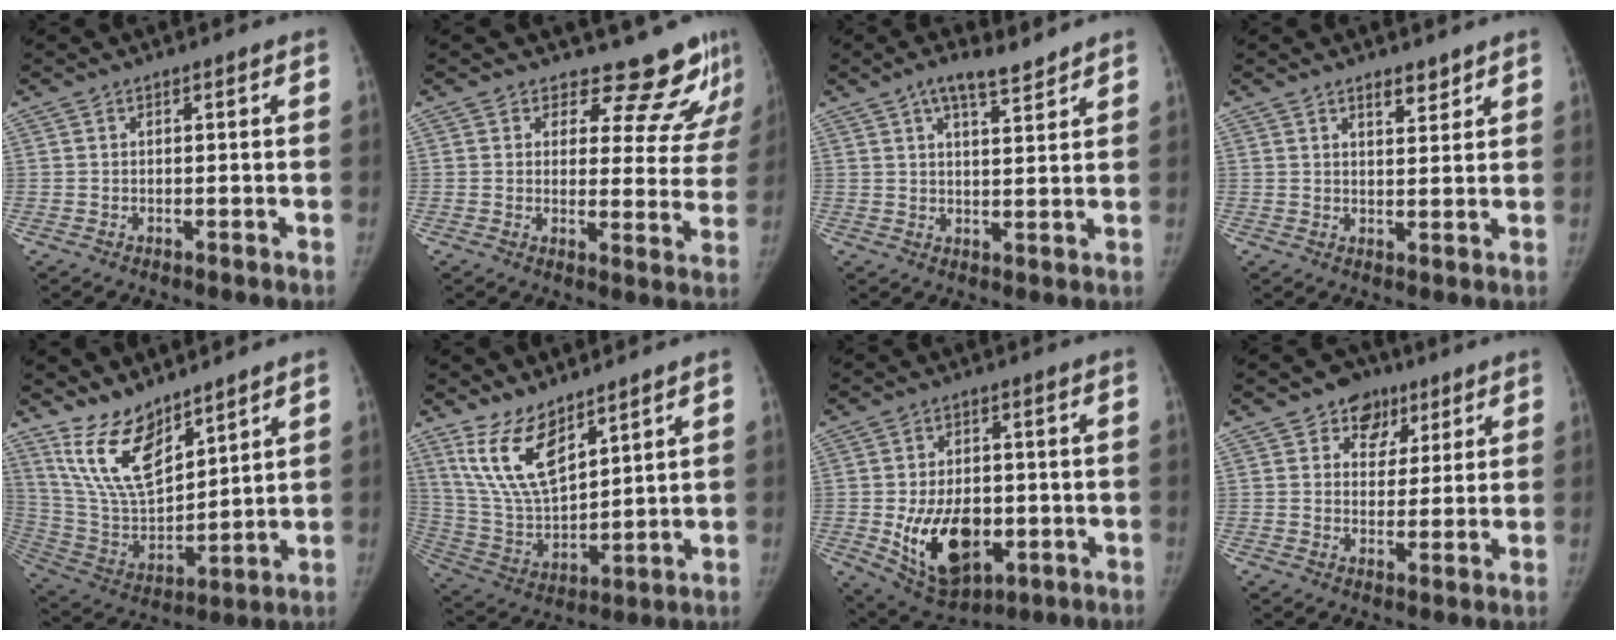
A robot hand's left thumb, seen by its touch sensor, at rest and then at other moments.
{"total": 12.6, "force": [11.7, 4.3, 2.0], "torque": [0.025, -0.108, 0.122]}
{"total": 6.3, "force": [4.6, 2.0, 3.9], "torque": [-0.052, -0.023, 0.077]}
{"total": 3.4, "force": [2.6, 1.3, 1.8], "torque": [-0.015, -0.019, 0.041]}
{"total": 14.2, "force": [10.4, 5.7, 7.8], "torque": [-0.118, -0.066, 0.221]}
{"total": 12.9, "force": [8.5, 5.3, 8.1], "torque": [-0.138, -0.049, 0.189]}
{"total": 14.6, "force": [-3.2, 9.3, 10.8], "torque": [-0.149, 0.000, -0.033]}
{"total": 7.5, "force": [4.1, 5.9, 2.2], "torque": [0.008, -0.010, 0.057]}